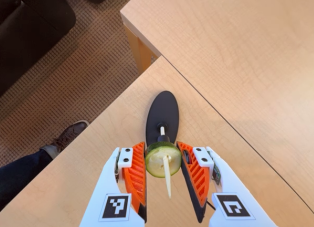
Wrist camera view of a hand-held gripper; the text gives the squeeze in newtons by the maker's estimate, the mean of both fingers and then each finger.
{"total": 11.8, "left": 11.6, "right": 12.1}